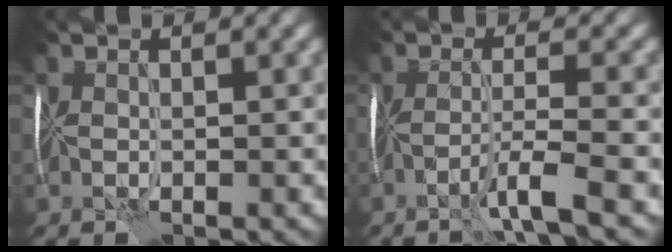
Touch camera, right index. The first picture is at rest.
{"total": 3.3, "force": [-2.1, -0.7, 2.5], "torque": [-0.043, 0.004, -0.056]}